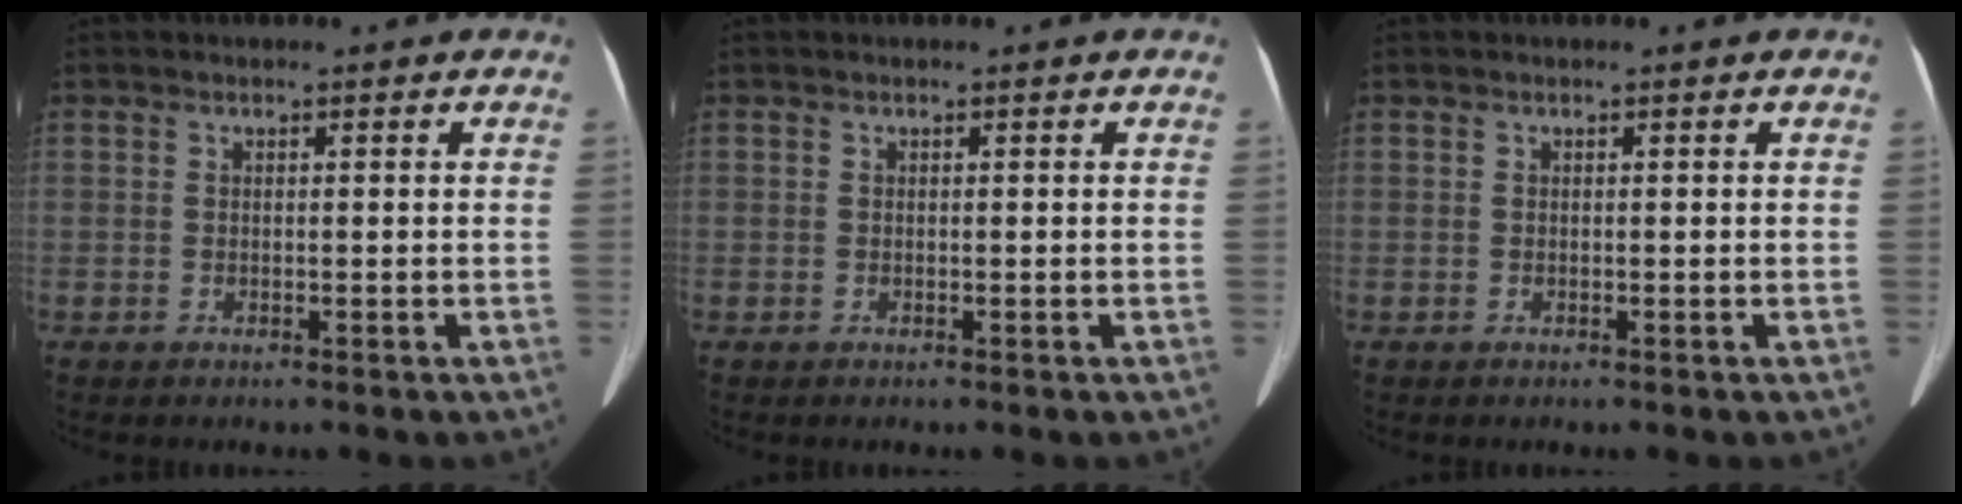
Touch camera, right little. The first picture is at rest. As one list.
[{"total": 0.0}, {"total": 0.0}]